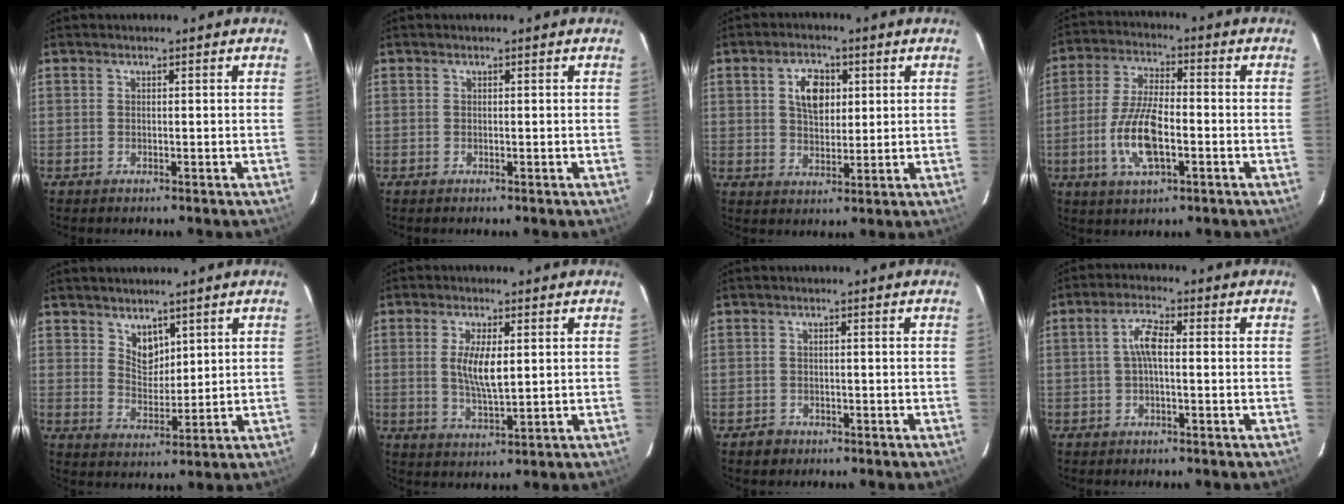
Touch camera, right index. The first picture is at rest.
{"total": 0.0}
{"total": 6.6, "force": [2.0, 4.1, 4.8], "torque": [-0.080, 0.015, 0.039]}
{"total": 11.3, "force": [-3.3, 4.1, 10.0], "torque": [-0.206, -0.002, -0.063]}
{"total": 4.7, "force": [3.3, 2.9, 1.8], "torque": [-0.021, 0.002, 0.064]}
{"total": 6.4, "force": [1.0, 2.2, 6.0], "torque": [-0.114, -0.004, 0.022]}
{"total": 2.1, "force": [-1.1, 1.8, 0.2], "torque": [-0.007, 0.005, -0.015]}
{"total": 4.2, "force": [0.0, 1.3, 4.0], "torque": [-0.081, 0.012, -0.001]}